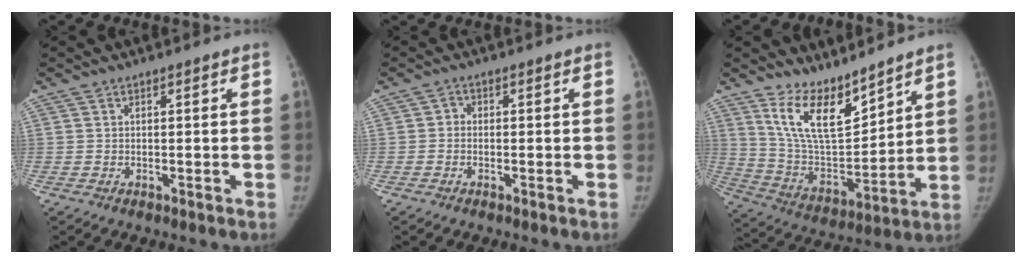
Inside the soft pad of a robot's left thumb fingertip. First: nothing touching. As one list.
[{"total": 1.3, "force": [-0.4, 1.1, 0.5], "torque": [0.001, 0.005, -0.013]}, {"total": 13.8, "force": [10.4, 5.3, 7.3], "torque": [-0.099, -0.078, 0.211]}]